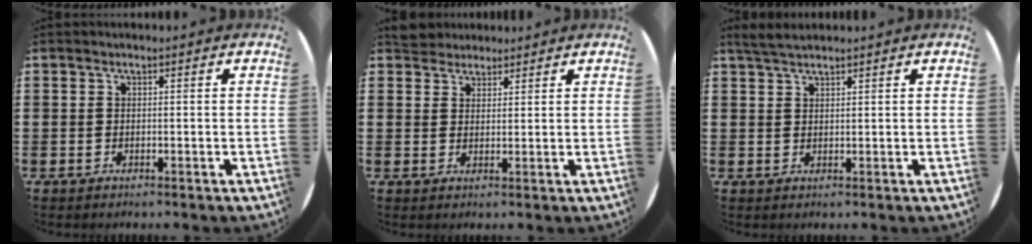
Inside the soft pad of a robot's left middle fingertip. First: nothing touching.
{"total": 3.4, "force": [3.2, 1.1, 0.1], "torque": [-0.003, -0.004, 0.062]}
{"total": 2.5, "force": [2.2, 0.4, 1.0], "torque": [-0.024, 0.004, 0.041]}